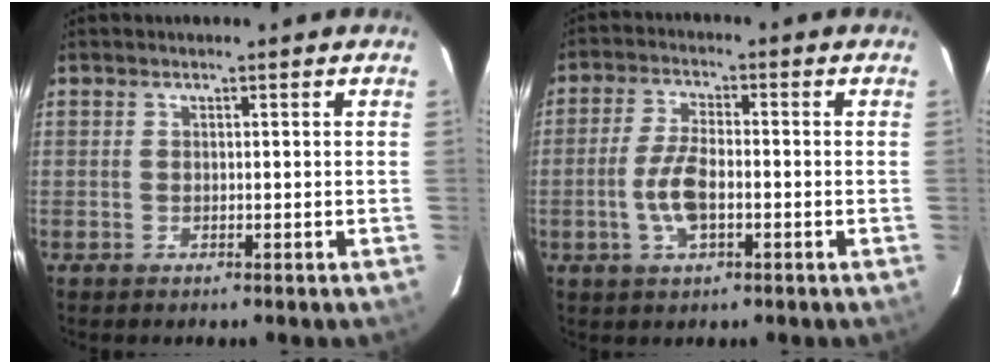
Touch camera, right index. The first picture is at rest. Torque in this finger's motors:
{"motor_torque": [0.26, -0.01, 0.10, 0.11]}